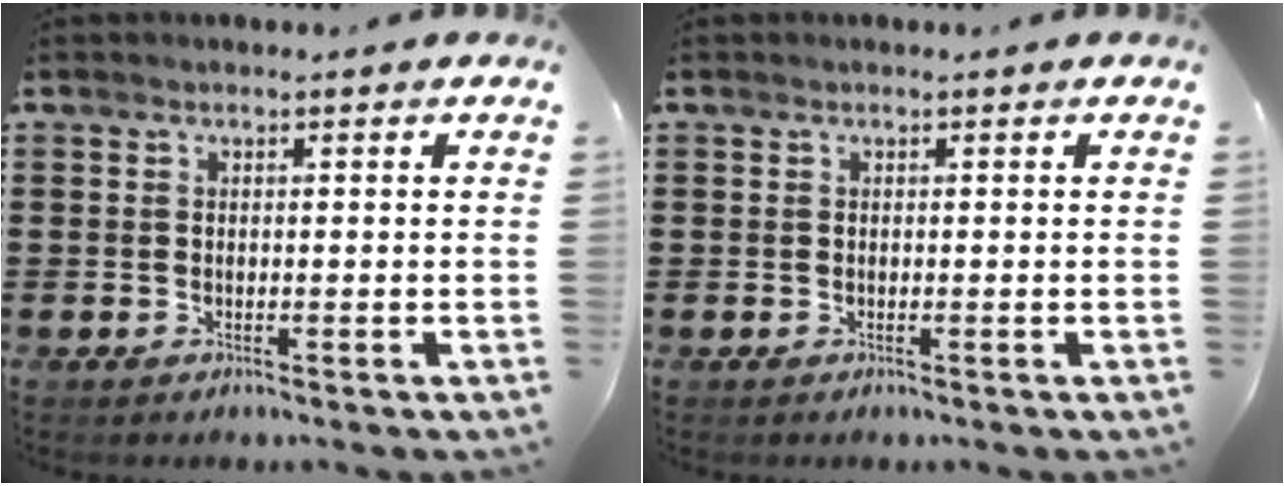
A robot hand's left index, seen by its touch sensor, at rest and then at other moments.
{"total": 0.0}